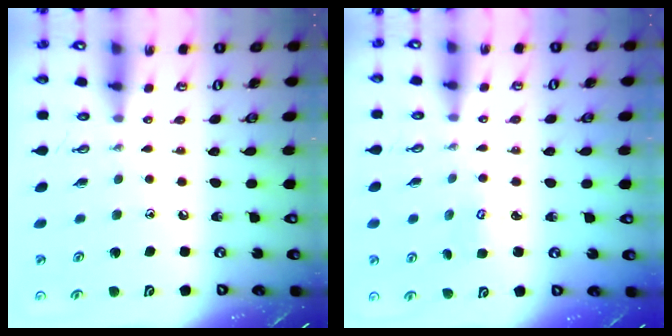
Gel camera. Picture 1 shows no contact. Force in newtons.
{"total": 2.8, "press": 2.8, "slide": 0.3}